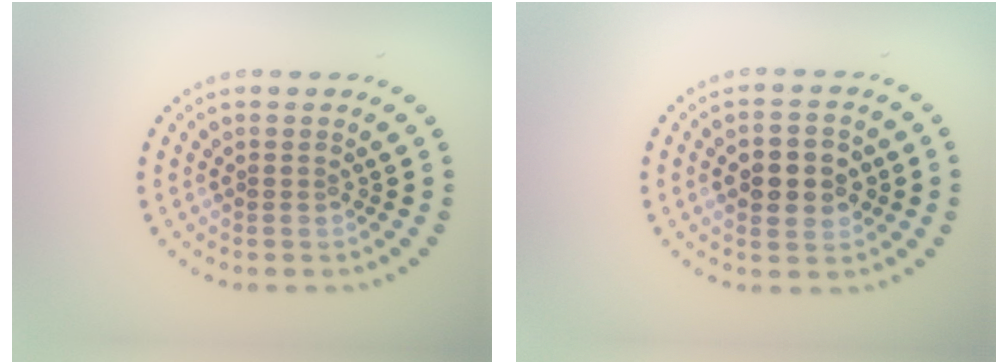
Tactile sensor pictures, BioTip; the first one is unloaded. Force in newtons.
{"total": 3.6, "press": 3.6, "slide": 0.3}